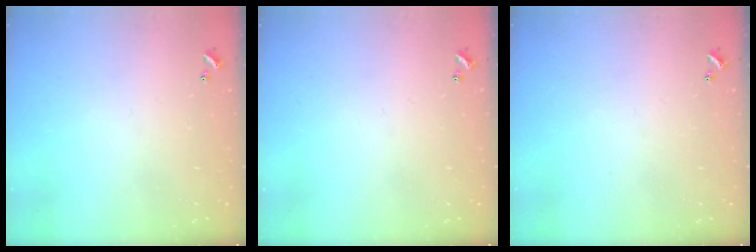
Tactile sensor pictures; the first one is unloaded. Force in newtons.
{"total": 0.0}
{"total": 0.0}